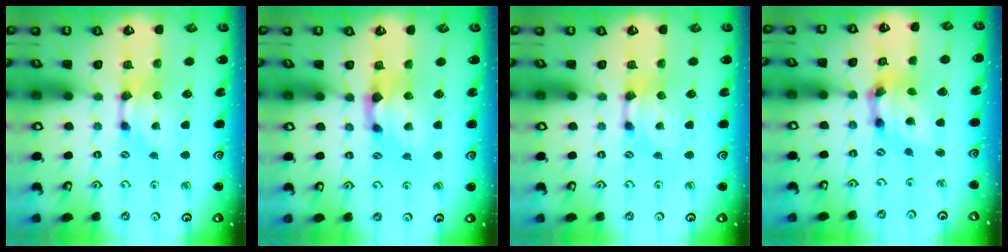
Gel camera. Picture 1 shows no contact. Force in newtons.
{"total": 1.4, "press": 0.4, "slide": 1.3}
{"total": 0.0}
{"total": 6.1, "press": 5.7, "slide": 2.1}